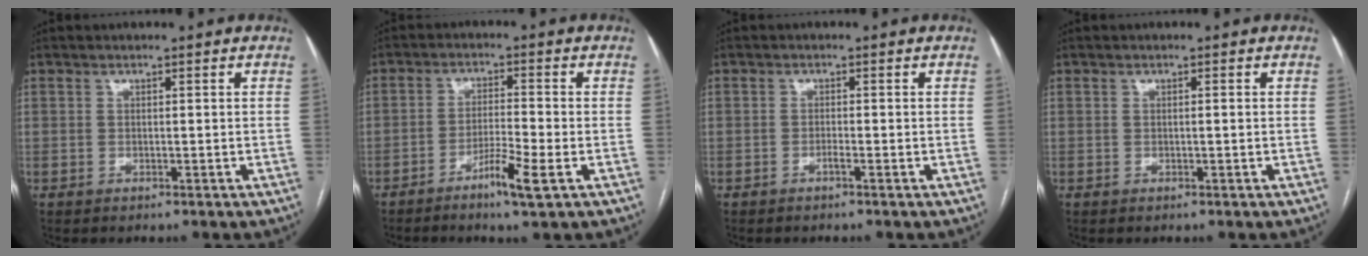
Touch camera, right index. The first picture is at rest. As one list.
[{"total": 5.7, "force": [-3.0, -0.3, 4.8], "torque": [-0.087, -0.007, -0.054]}, {"total": 0.8, "force": [-0.6, -0.1, 0.6], "torque": [-0.011, 0.001, -0.010]}, {"total": 0.5, "force": [-0.1, 0.0, 0.5], "torque": [-0.006, 0.001, -0.001]}]